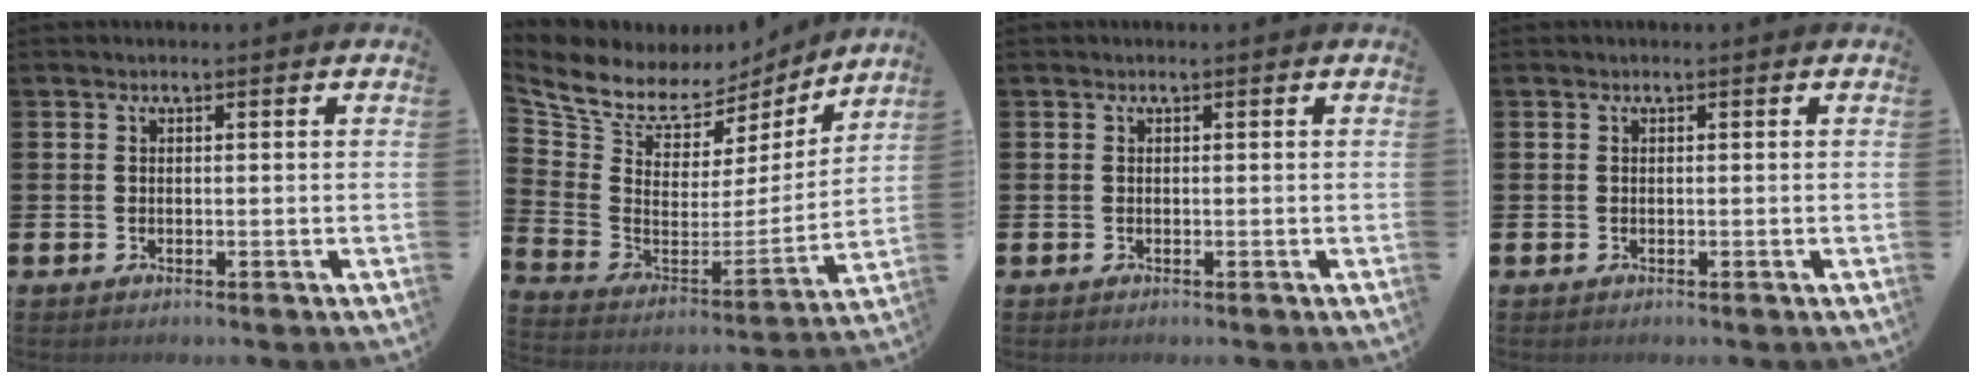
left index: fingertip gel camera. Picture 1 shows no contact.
{"total": 8.7, "force": [7.6, 3.8, 1.9], "torque": [-0.094, -0.052, 0.134]}
{"total": 0.0}
{"total": 0.0}